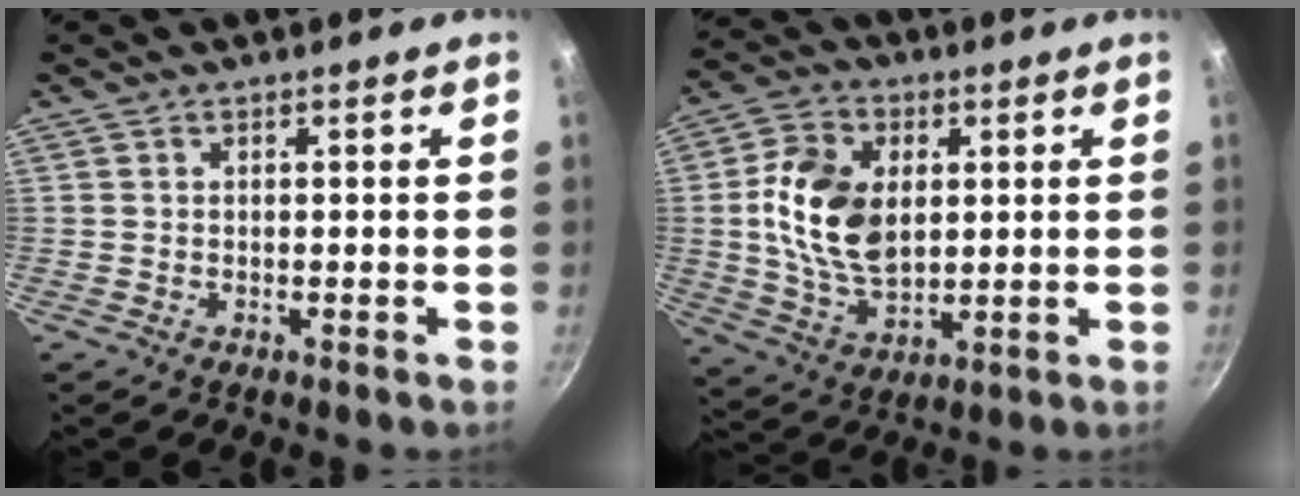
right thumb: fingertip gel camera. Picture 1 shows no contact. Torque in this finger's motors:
{"motor_torque": [0.14, 0.16, 1.01, 0.18, 0.15]}